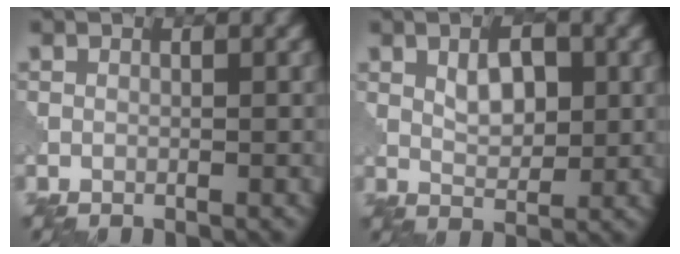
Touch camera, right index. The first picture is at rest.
{"total": 3.5, "force": [0.9, 1.9, 2.8], "torque": [-0.049, 0.001, 0.015]}